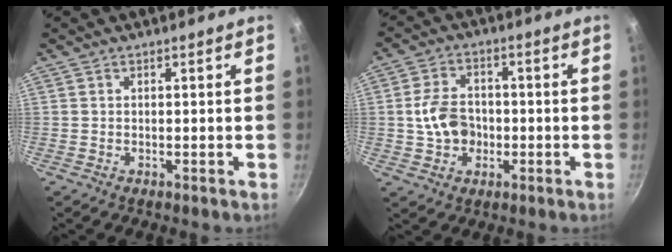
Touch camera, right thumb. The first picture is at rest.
{"total": 8.2, "force": [-1.0, 6.3, 5.2], "torque": [-0.077, 0.017, -0.021]}